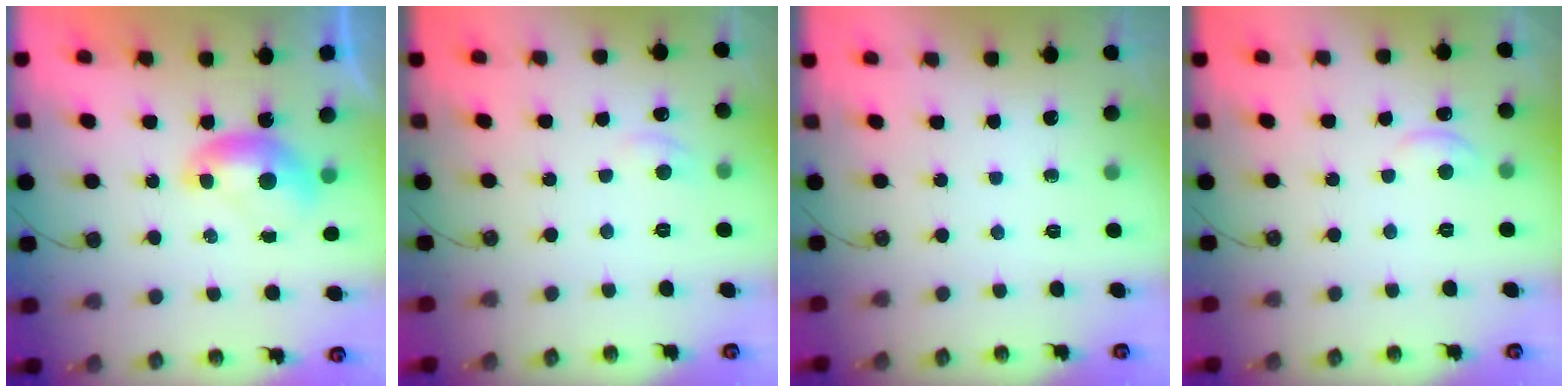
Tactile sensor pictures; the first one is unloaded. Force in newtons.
{"total": 1.0, "press": 0.4, "slide": 0.9}
{"total": 0.0}
{"total": 2.5, "press": 2.5, "slide": 0.2}